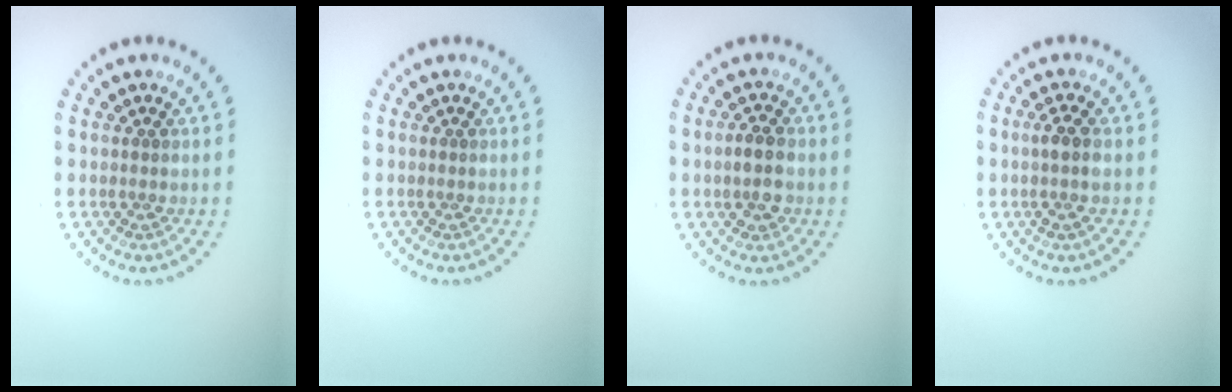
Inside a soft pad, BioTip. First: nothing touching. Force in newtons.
{"total": 0.0}
{"total": 2.6, "press": 2.6, "slide": 0.2}
{"total": 1.8, "press": 1.6, "slide": 0.9}